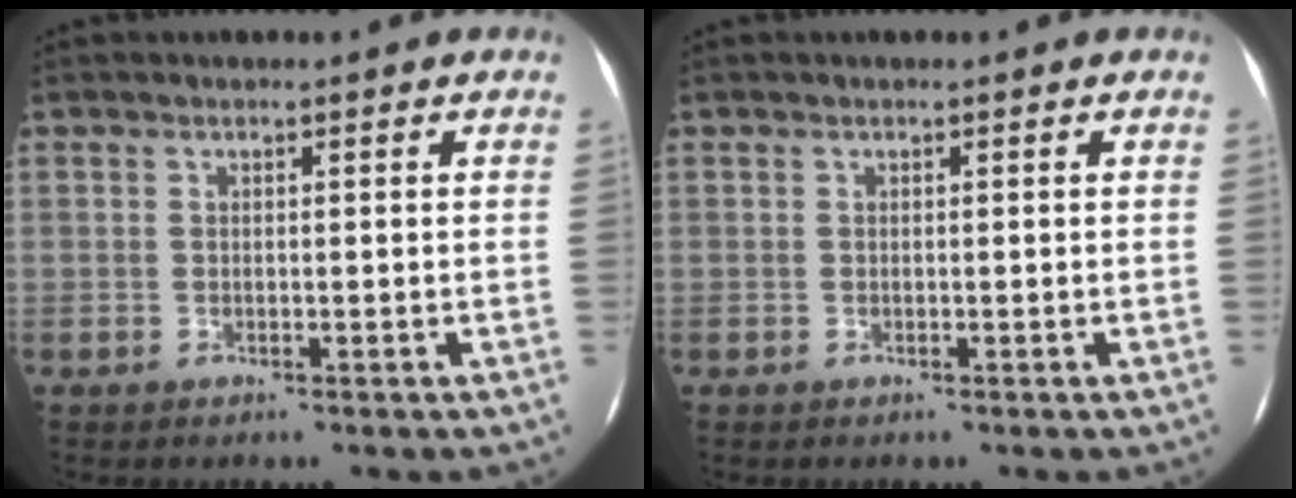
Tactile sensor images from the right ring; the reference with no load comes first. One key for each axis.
{"total": 0.0}